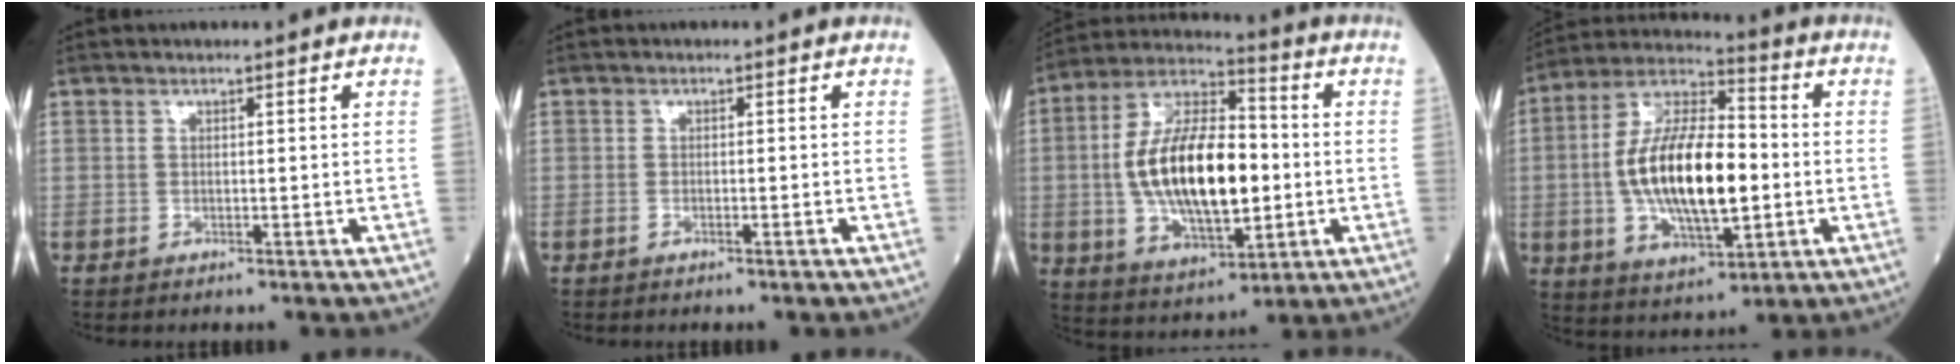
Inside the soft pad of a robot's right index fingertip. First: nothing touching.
{"total": 0.6, "force": [-0.5, 0.0, 0.4], "torque": [-0.014, 0.000, -0.005]}
{"total": 18.7, "force": [-0.9, 7.8, 17.0], "torque": [-0.327, 0.008, -0.013]}
{"total": 18.3, "force": [-1.5, 6.7, 17.0], "torque": [-0.327, 0.006, -0.026]}